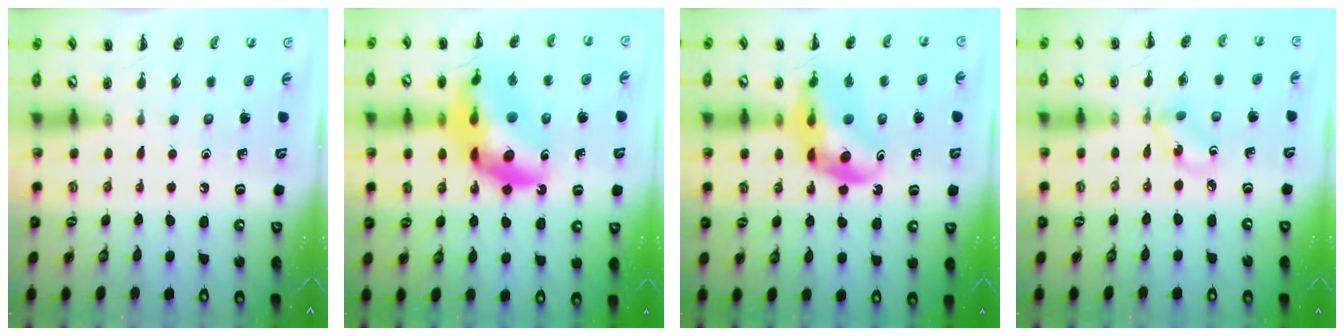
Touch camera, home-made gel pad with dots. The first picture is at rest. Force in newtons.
{"total": 21.7, "press": 21.1, "slide": 5.0}
{"total": 13.2, "press": 12.7, "slide": 3.6}
{"total": 2.4, "press": 2.4, "slide": 0.6}